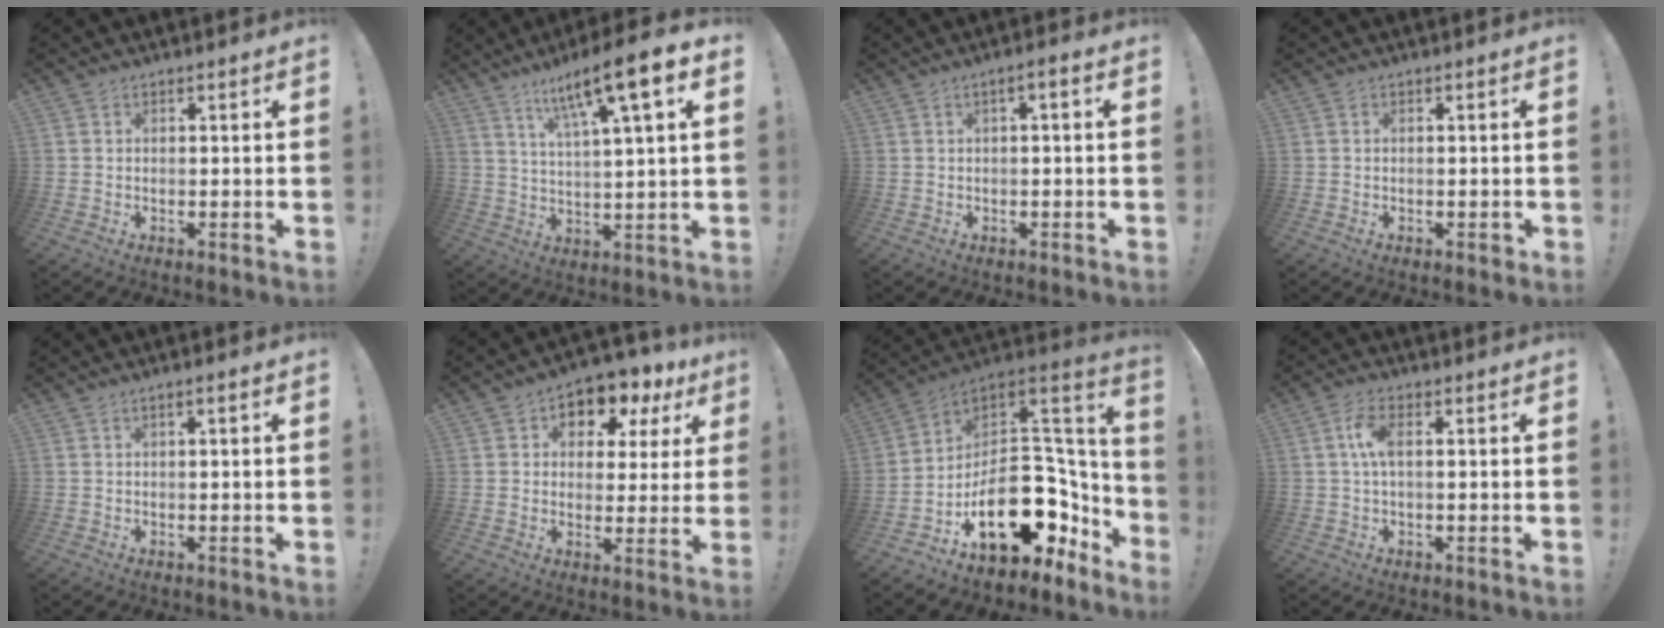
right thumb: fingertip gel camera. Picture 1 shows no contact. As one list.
[{"total": 12.4, "force": [6.9, 1.0, 10.3], "torque": [-0.171, -0.038, 0.101]}, {"total": 2.4, "force": [-0.8, 0.3, 2.2], "torque": [-0.039, 0.006, -0.015]}, {"total": 0.9, "force": [-0.3, 0.5, 0.6], "torque": [-0.009, 0.003, -0.005]}, {"total": 1.4, "force": [-0.2, 0.0, 1.3], "torque": [-0.025, 0.001, -0.005]}, {"total": 7.4, "force": [4.0, 5.3, 3.3], "torque": [-0.037, -0.034, 0.073]}, {"total": 23.9, "force": [-6.3, 15.8, 16.8], "torque": [-0.238, 0.025, -0.071]}, {"total": 5.8, "force": [0.5, 2.3, 5.3], "torque": [-0.098, 0.002, 0.009]}]